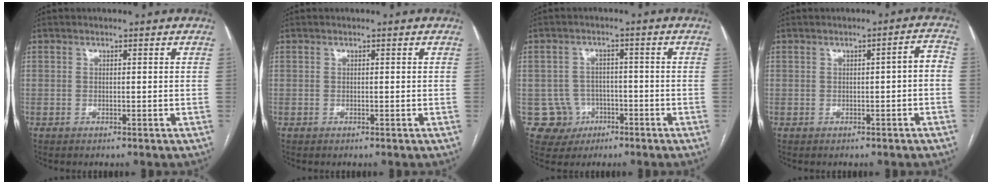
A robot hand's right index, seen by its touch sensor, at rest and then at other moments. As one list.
[{"total": 0.0}, {"total": 5.3, "force": [-1.7, 5.0, -0.1], "torque": [0.010, 0.014, -0.019]}, {"total": 2.5, "force": [-0.5, 0.4, 2.4], "torque": [-0.024, 0.008, -0.008]}]